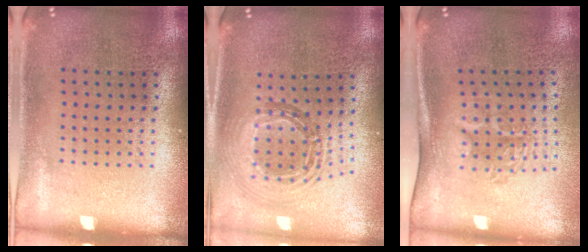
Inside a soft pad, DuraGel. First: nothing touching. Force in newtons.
{"total": 1.1, "press": 1.1, "slide": 0.4}
{"total": 1.8, "press": 1.3, "slide": 1.3}